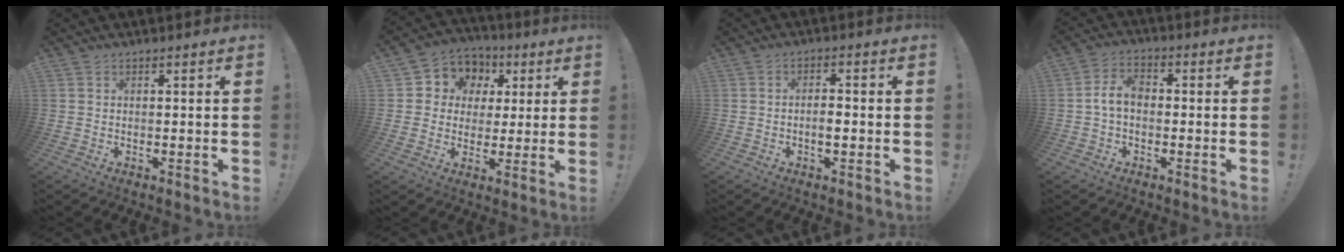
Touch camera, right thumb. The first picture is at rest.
{"total": 8.4, "force": [1.4, 7.9, 2.3], "torque": [-0.032, -0.008, 0.034]}
{"total": 3.5, "force": [-1.2, 1.4, 3.0], "torque": [-0.047, 0.005, -0.021]}
{"total": 7.1, "force": [-0.6, 4.6, 5.4], "torque": [-0.108, 0.014, -0.009]}